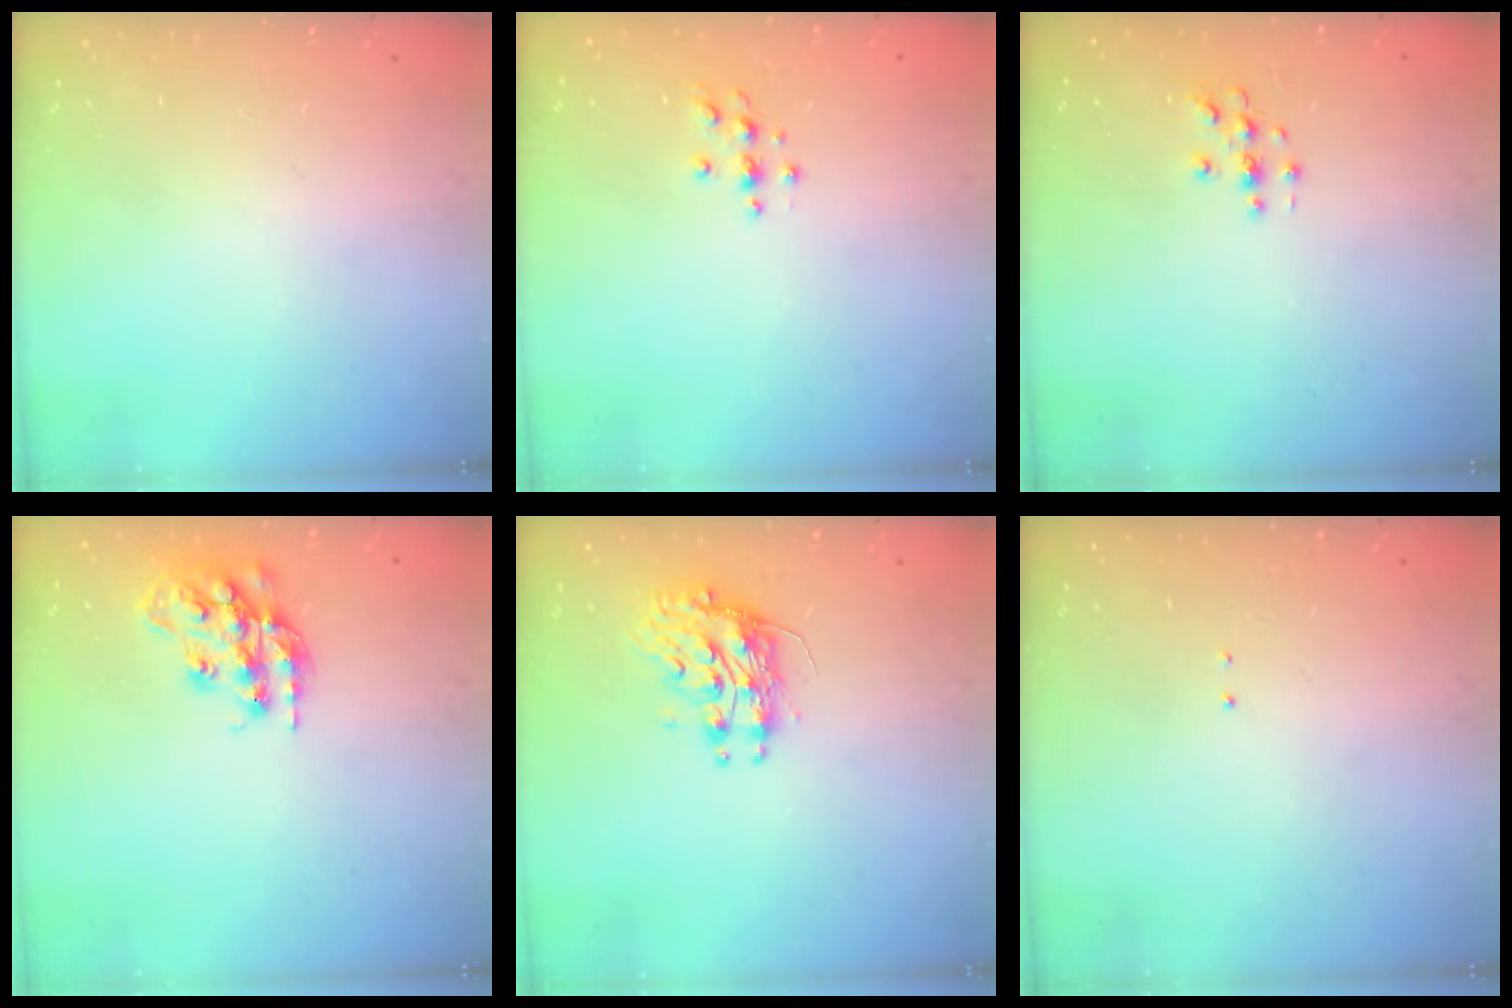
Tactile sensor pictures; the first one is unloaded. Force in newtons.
{"total": 3.7, "press": 3.7, "slide": 0.4}
{"total": 2.9, "press": 2.9, "slide": 0.3}
{"total": 16.5, "press": 16.5, "slide": 1.0}
{"total": 9.2, "press": 9.2, "slide": 0.9}
{"total": 1.3, "press": 1.2, "slide": 0.6}